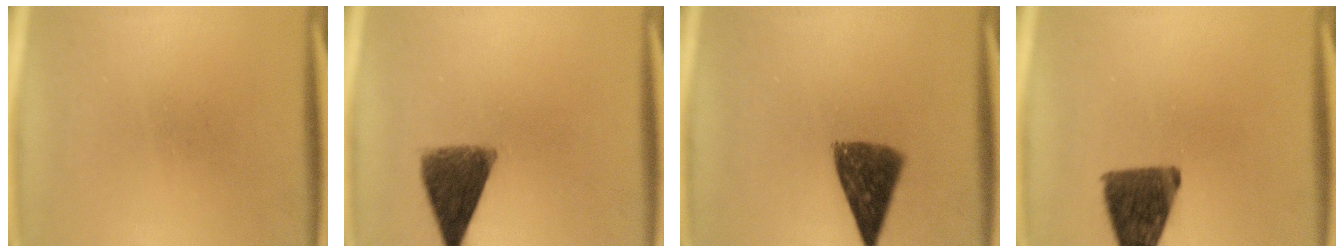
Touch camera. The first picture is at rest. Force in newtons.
{"total": 9.0}
{"total": 9.0}
{"total": 11.7}